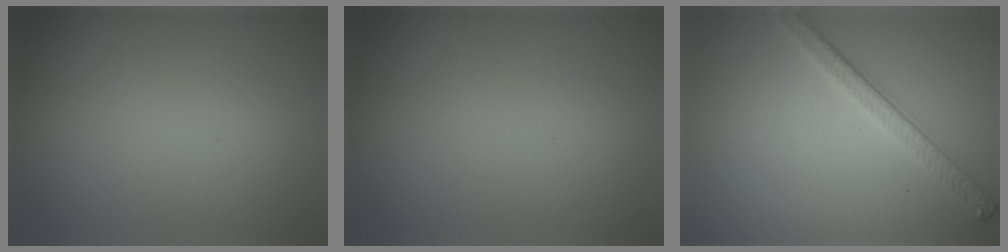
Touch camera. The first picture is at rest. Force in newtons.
{"total": 0.0}
{"total": 2.7, "press": 2.6, "slide": 0.9}